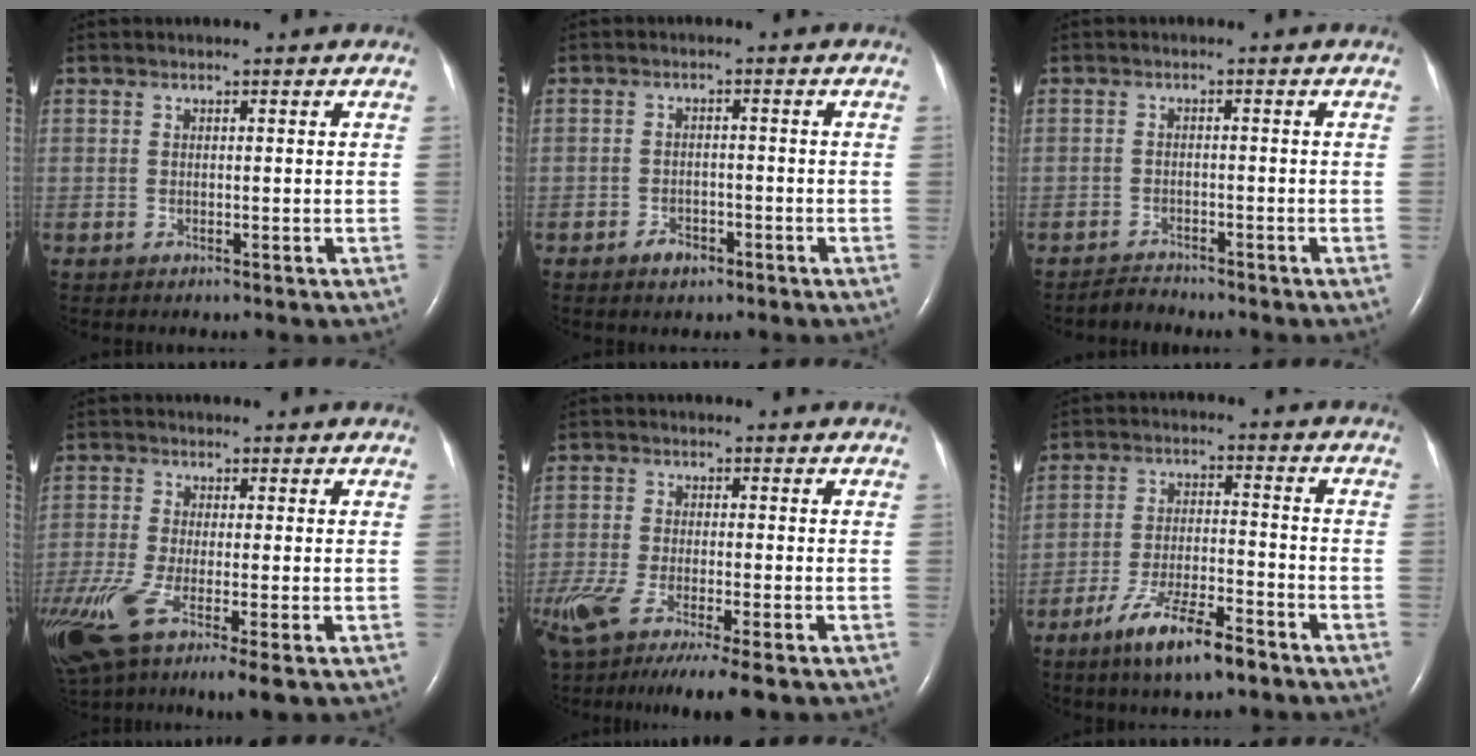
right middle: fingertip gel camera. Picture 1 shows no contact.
{"total": 3.2, "force": [-2.1, 1.8, 1.6], "torque": [-0.026, 0.003, -0.028]}
{"total": 1.8, "force": [-1.8, 0.2, -0.2], "torque": [0.001, -0.008, -0.030]}
{"total": 12.3, "force": [-6.3, 2.4, 10.3], "torque": [-0.232, -0.039, -0.117]}
{"total": 15.4, "force": [-10.3, 3.1, 11.0], "torque": [-0.243, -0.038, -0.175]}
{"total": 9.8, "force": [-6.7, 1.8, 7.0], "torque": [-0.133, -0.014, -0.119]}